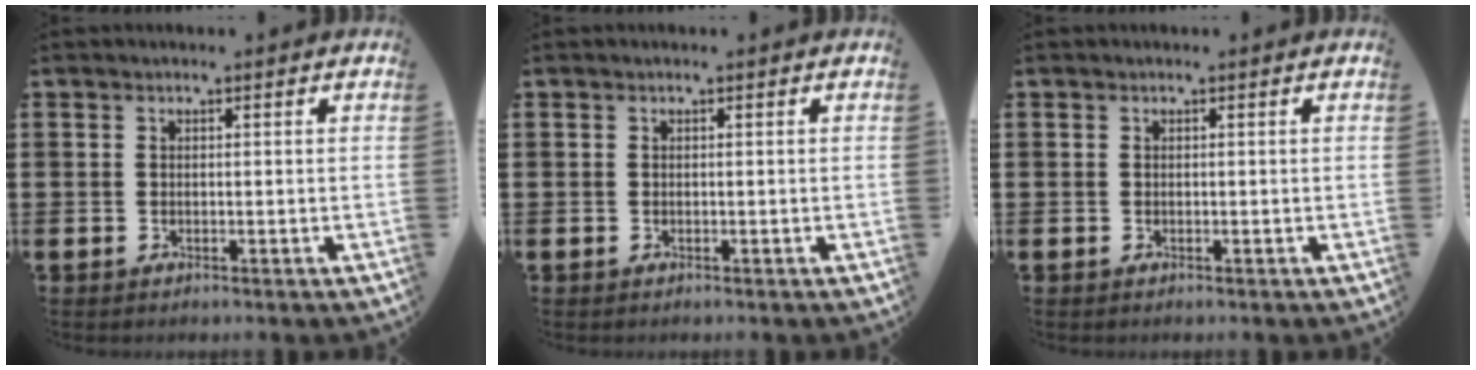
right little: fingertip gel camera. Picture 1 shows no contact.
{"total": 0.0}
{"total": 0.0}